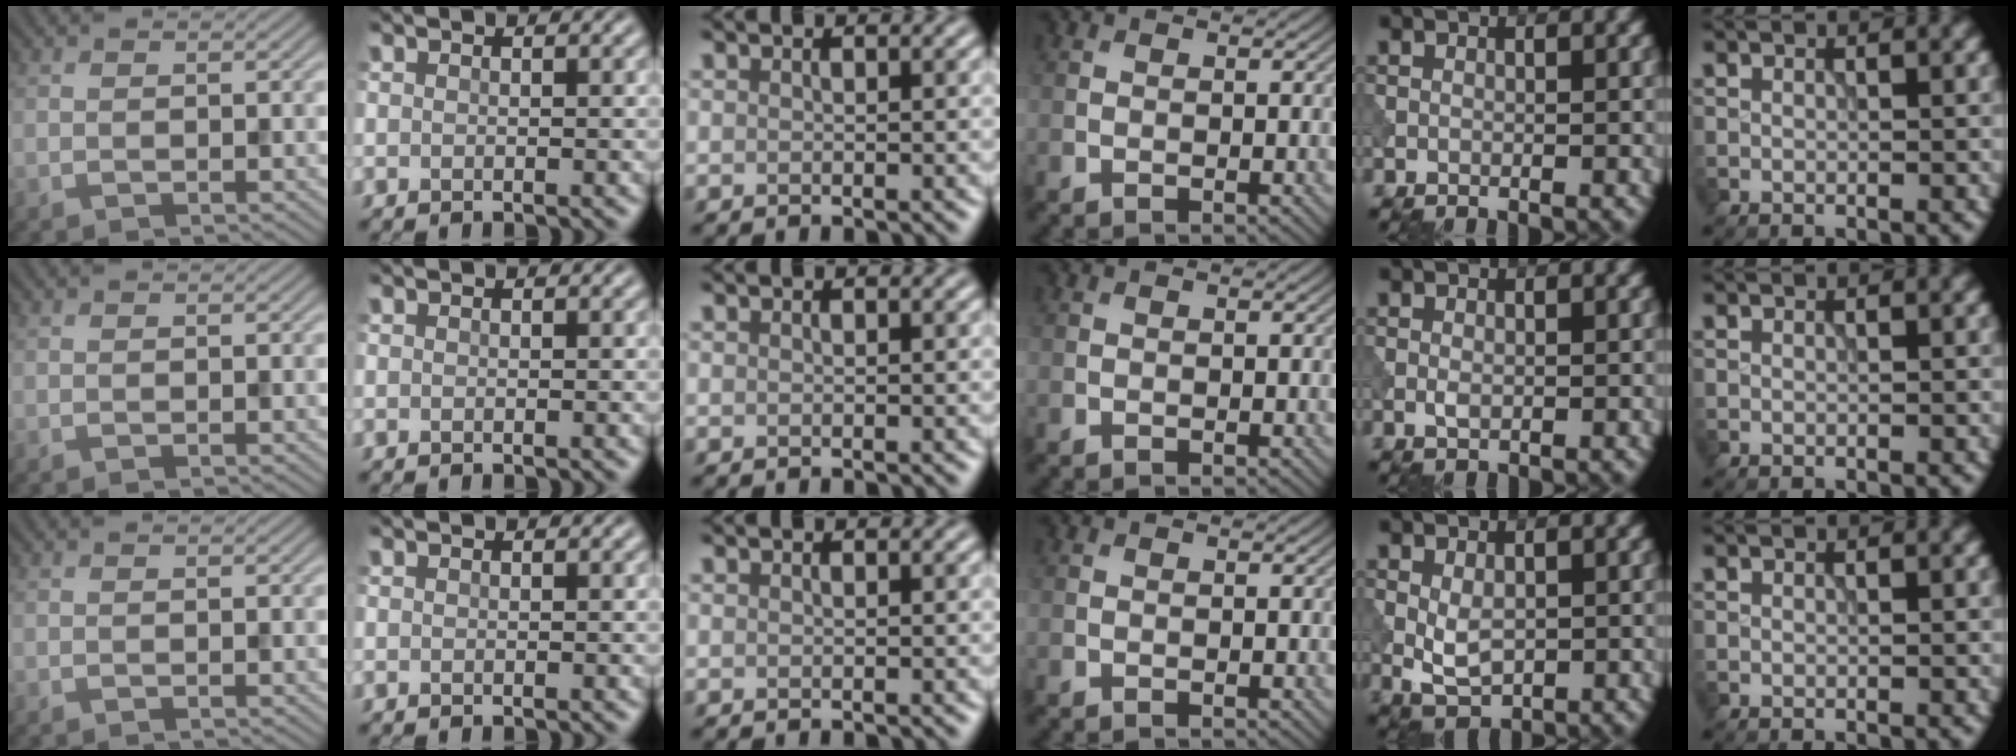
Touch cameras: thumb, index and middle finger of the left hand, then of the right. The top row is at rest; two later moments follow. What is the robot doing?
{"motion": "press", "object": "tv remote"}